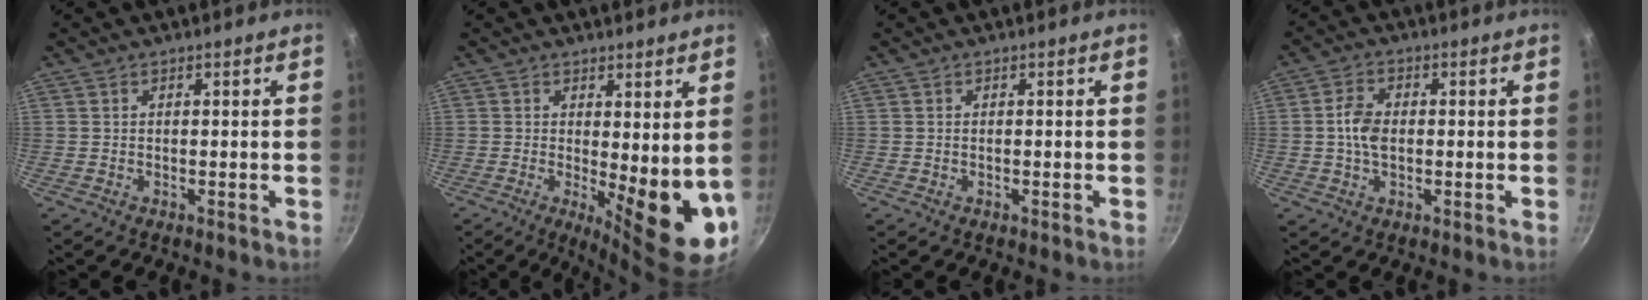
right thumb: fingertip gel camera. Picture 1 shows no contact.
{"total": 11.3, "force": [0.1, 3.8, 10.7], "torque": [-0.122, -0.026, 0.012]}
{"total": 0.0}
{"total": 5.3, "force": [-0.1, 3.3, 4.2], "torque": [-0.077, 0.013, -0.008]}